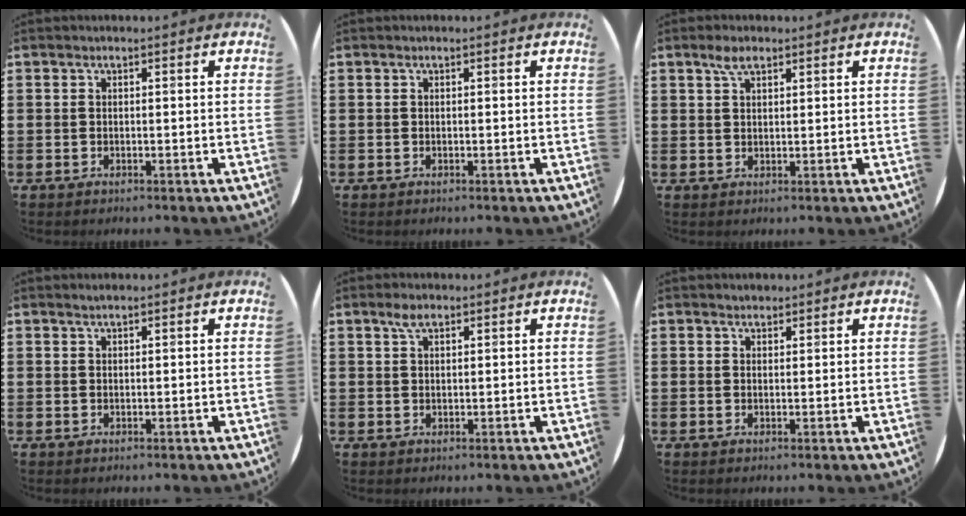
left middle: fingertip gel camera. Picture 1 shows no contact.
{"total": 0.0}
{"total": 2.8, "force": [2.0, 1.2, 1.6], "torque": [-0.027, 0.004, 0.033]}
{"total": 0.7, "force": [0.6, 0.0, 0.3], "torque": [-0.006, 0.001, 0.011]}
{"total": 2.2, "force": [1.5, 0.9, 1.3], "torque": [-0.021, 0.003, 0.024]}
{"total": 1.2, "force": [1.1, 0.3, 0.0], "torque": [0.007, -0.001, 0.020]}